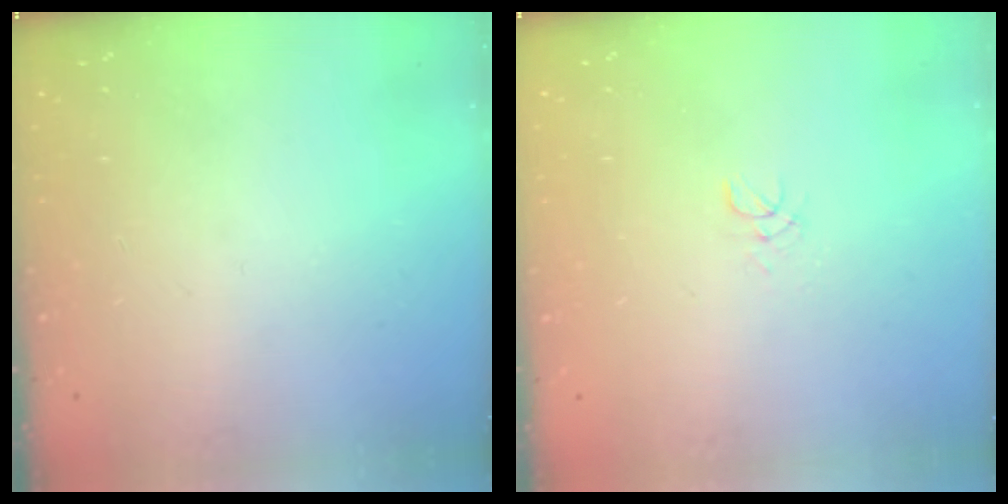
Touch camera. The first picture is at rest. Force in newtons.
{"total": 3.0, "press": 3.0, "slide": 0.2}